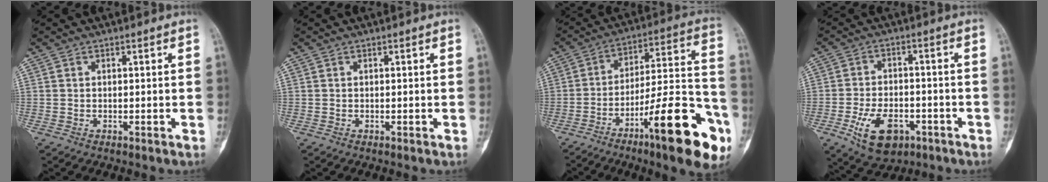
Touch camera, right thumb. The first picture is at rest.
{"total": 0.0}
{"total": 22.9, "force": [-11.2, 5.2, 19.3], "torque": [-0.262, 0.071, -0.168]}
{"total": 10.5, "force": [-4.5, 6.2, 7.1], "torque": [-0.110, 0.018, -0.066]}